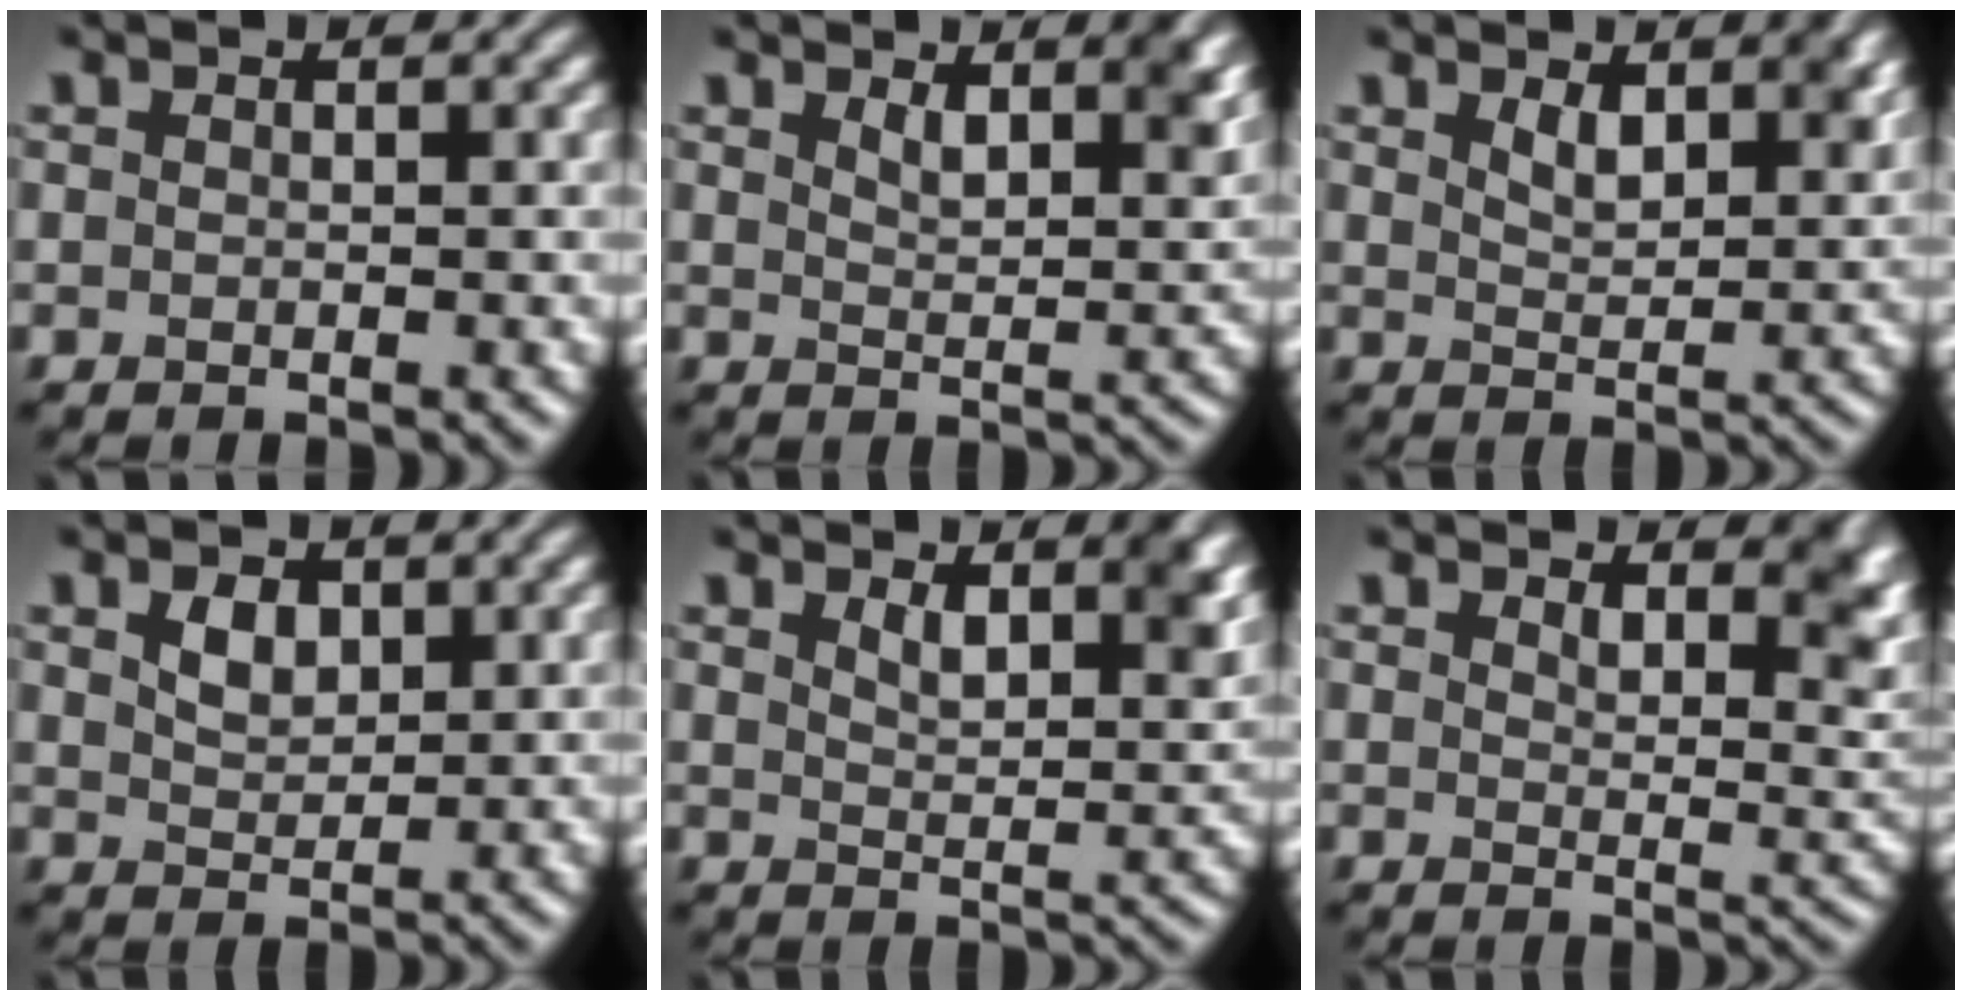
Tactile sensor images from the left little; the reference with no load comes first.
{"total": 3.9, "force": [2.4, 1.5, 2.7], "torque": [-0.043, -0.006, 0.040]}
{"total": 3.4, "force": [2.0, 1.5, 2.3], "torque": [-0.043, -0.006, 0.036]}
{"total": 2.3, "force": [1.1, 1.4, 1.4], "torque": [-0.031, -0.001, 0.024]}
{"total": 4.3, "force": [2.5, 1.7, 3.1], "torque": [-0.049, -0.007, 0.041]}
{"total": 5.1, "force": [3.1, 2.2, 3.4], "torque": [-0.041, -0.008, 0.044]}